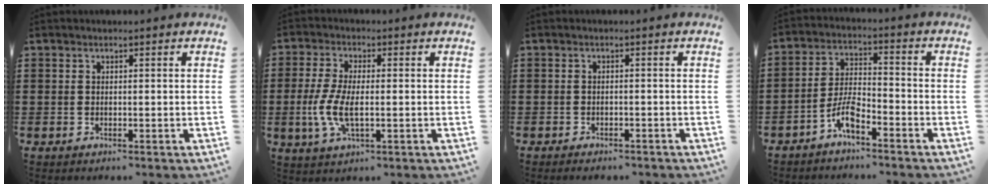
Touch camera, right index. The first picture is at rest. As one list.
[{"total": 6.8, "force": [-1.1, 2.6, 6.2], "torque": [-0.141, -0.007, -0.026]}, {"total": 1.1, "force": [-1.1, 0.2, 0.0], "torque": [-0.004, 0.003, -0.025]}, {"total": 5.7, "force": [-4.0, 1.7, 3.7], "torque": [-0.091, 0.001, -0.083]}]